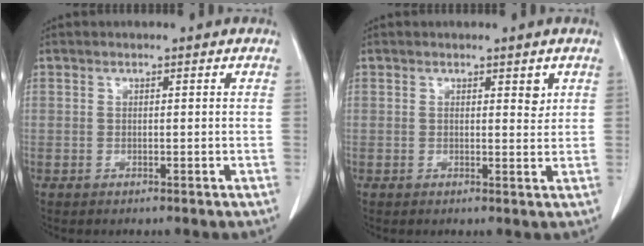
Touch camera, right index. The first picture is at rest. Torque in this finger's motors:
{"motor_torque": [0.03, 0.03, 0.01, 0.00]}